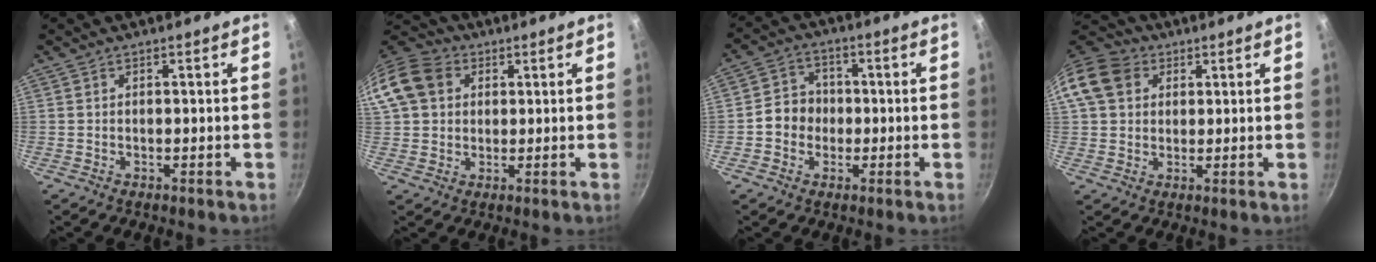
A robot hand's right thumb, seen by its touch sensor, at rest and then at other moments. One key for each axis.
{"total": 14.4, "fx": 3.9, "fy": 11.7, "fz": 7.4, "tx": -0.147, "ty": 0.027, "tz": 0.058}
{"total": 6.4, "fx": -0.9, "fy": 5.7, "fz": 2.6, "tx": -0.012, "ty": 0.019, "tz": -0.029}
{"total": 11.5, "fx": 3.4, "fy": 9.4, "fz": 5.7, "tx": -0.094, "ty": 0.019, "tz": 0.048}